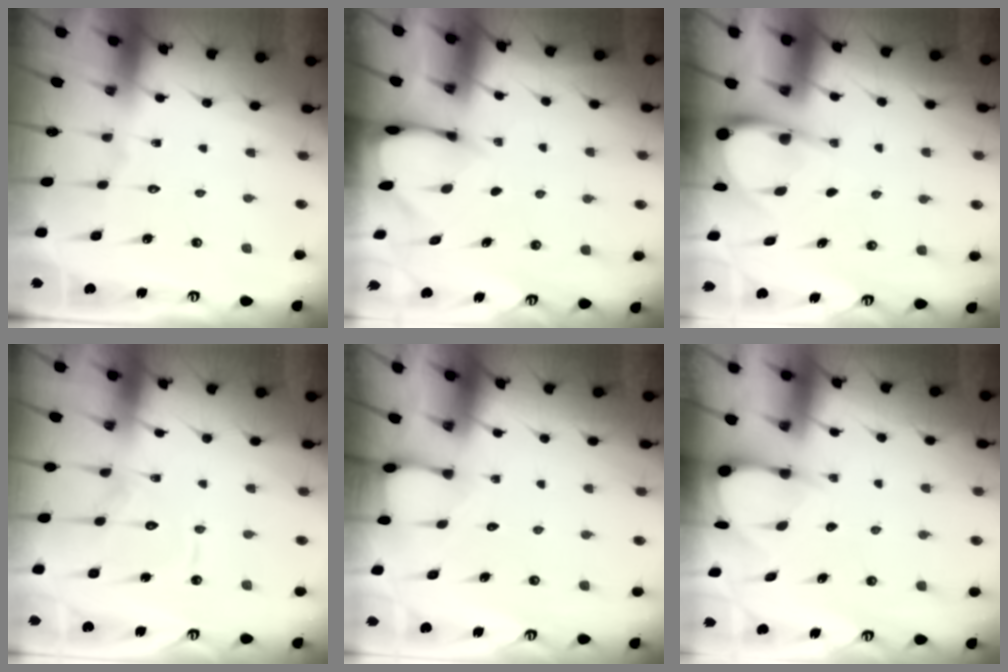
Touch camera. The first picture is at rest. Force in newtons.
{"total": 2.3, "press": 2.3, "slide": 0.1}
{"total": 4.8, "press": 4.8, "slide": 0.5}
{"total": 10.4, "press": 10.4, "slide": 1.0}
{"total": 1.8, "press": 1.8, "slide": 0.1}
{"total": 3.6, "press": 3.5, "slide": 0.3}